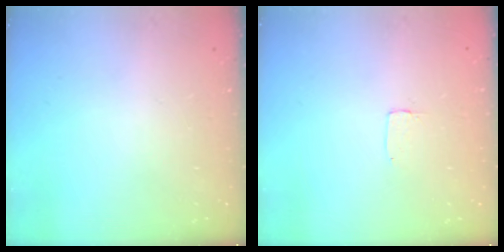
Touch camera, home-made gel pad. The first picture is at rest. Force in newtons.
{"total": 2.0, "press": 2.0, "slide": 0.0}